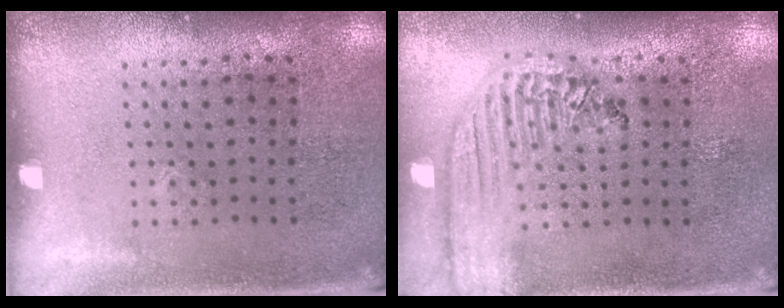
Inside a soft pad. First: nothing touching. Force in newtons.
{"total": 2.2, "press": 1.9, "slide": 1.1}